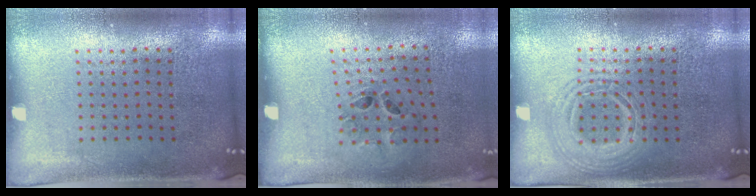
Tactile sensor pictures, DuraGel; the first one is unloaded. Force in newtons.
{"total": 1.3, "press": 0.7, "slide": 1.1}
{"total": 2.5, "press": 2.5, "slide": 0.3}